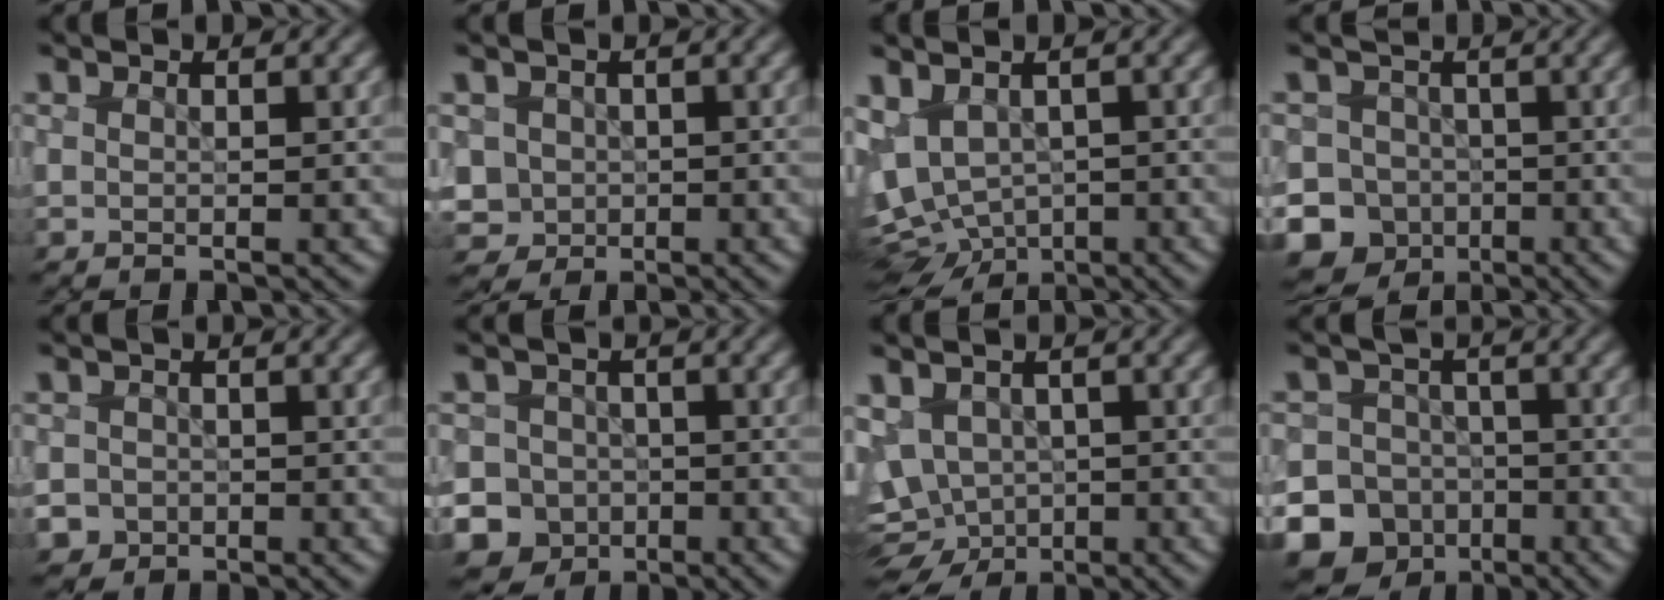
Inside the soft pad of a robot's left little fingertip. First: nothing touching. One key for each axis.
{"total": 2.0, "fx": 0.1, "fy": 2.0, "fz": -0.2, "tx": 0.009, "ty": 0.010, "tz": 0.013}
{"total": 5.8, "fx": -3.0, "fy": 3.8, "fz": 3.2, "tx": -0.061, "ty": -0.016, "tz": -0.037}
{"total": 10.7, "fx": -5.7, "fy": 8.8, "fz": 2.0, "tx": -0.028, "ty": -0.024, "tz": -0.103}
{"total": 3.7, "fx": -2.4, "fy": 2.9, "fz": 0.5, "tx": 0.010, "ty": -0.004, "tz": -0.041}
{"total": 10.7, "fx": -5.6, "fy": 9.0, "fz": 1.6, "tx": -0.031, "ty": -0.018, "tz": -0.114}
{"total": 5.8, "fx": -1.6, "fy": 4.7, "fz": 2.8, "tx": -0.045, "ty": -0.011, "tz": -0.010}
{"total": 14.7, "fx": -8.6, "fy": 11.7, "fz": 2.5, "tx": -0.056, "ty": -0.048, "tz": -0.149}